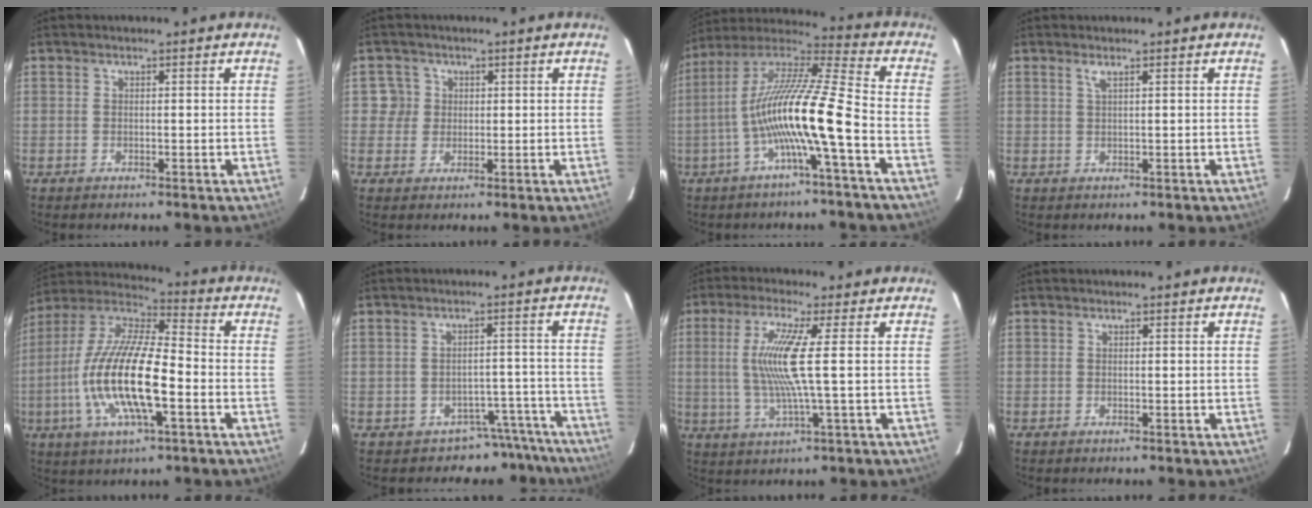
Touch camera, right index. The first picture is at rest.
{"total": 3.1, "force": [0.5, 3.0, 0.0], "torque": [0.019, 0.020, 0.007]}
{"total": 15.7, "force": [-4.8, 0.0, 14.9], "torque": [-0.272, 0.003, -0.098]}
{"total": 1.1, "force": [0.6, -0.4, 0.8], "torque": [-0.016, 0.001, 0.012]}
{"total": 19.1, "force": [-4.6, 5.6, 17.6], "torque": [-0.352, -0.010, -0.094]}
{"total": 8.0, "force": [-6.9, 4.0, -0.4], "torque": [0.028, 0.058, -0.071]}
{"total": 9.8, "force": [0.8, -0.6, 9.7], "torque": [-0.193, -0.006, 0.021]}
{"total": 0.0}